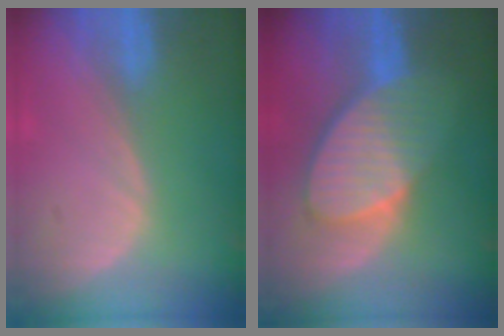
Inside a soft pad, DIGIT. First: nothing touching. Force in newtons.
{"total": 8.9, "press": 8.0, "slide": 3.9}